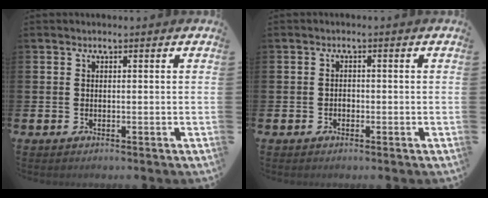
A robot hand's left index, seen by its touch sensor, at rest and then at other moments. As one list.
[{"total": 0.9, "force": [-0.5, 0.6, 0.5], "torque": [-0.008, 0.002, -0.010]}]